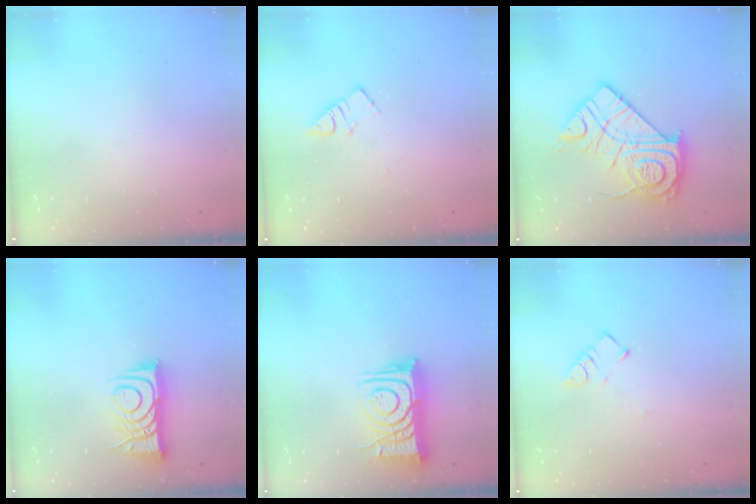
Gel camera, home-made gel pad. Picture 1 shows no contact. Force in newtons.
{"total": 3.9, "press": 3.9, "slide": 0.5}
{"total": 20.7, "press": 20.6, "slide": 1.9}
{"total": 9.8, "press": 9.8, "slide": 1.2}
{"total": 14.3, "press": 14.2, "slide": 1.6}
{"total": 3.7, "press": 3.7, "slide": 0.2}